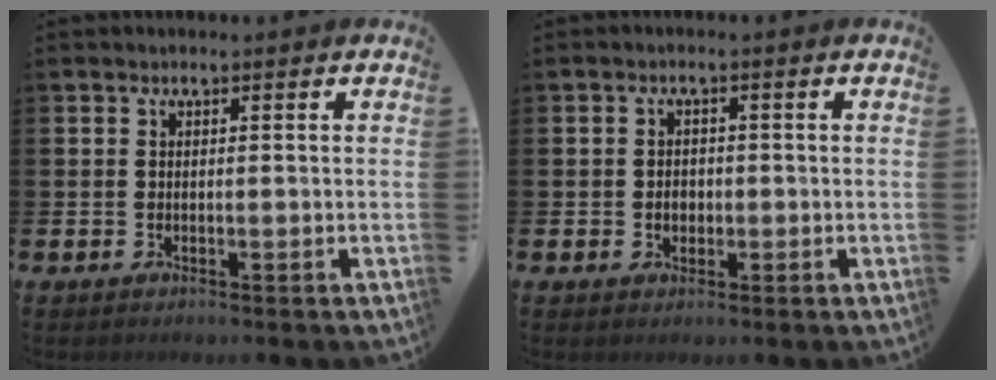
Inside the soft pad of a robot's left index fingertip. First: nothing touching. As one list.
[{"total": 2.0, "force": [-0.3, 1.6, 1.2], "torque": [-0.005, 0.000, -0.012]}]